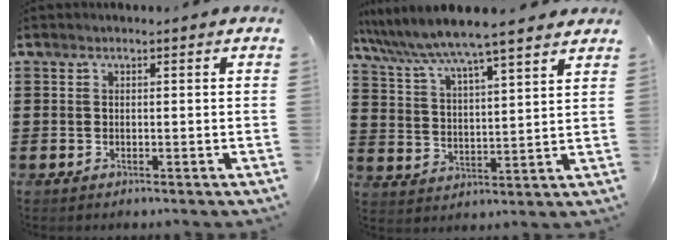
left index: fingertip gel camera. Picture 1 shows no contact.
{"total": 6.3, "force": [5.8, 0.0, 2.6], "torque": [-0.076, -0.031, 0.095]}